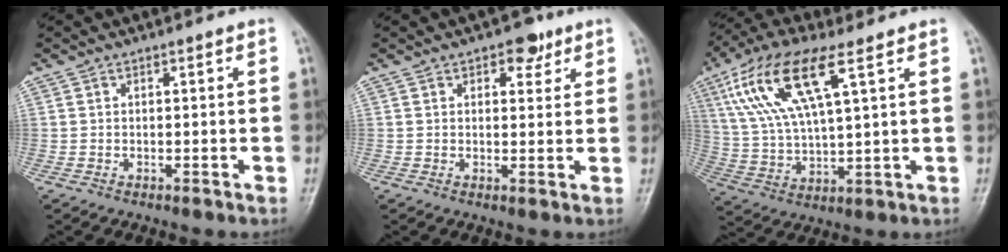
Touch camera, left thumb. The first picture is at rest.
{"total": 4.3, "force": [2.4, 2.6, 2.4], "torque": [-0.009, -0.008, 0.029]}
{"total": 15.6, "force": [7.0, 5.0, 13.0], "torque": [-0.270, -0.005, 0.137]}